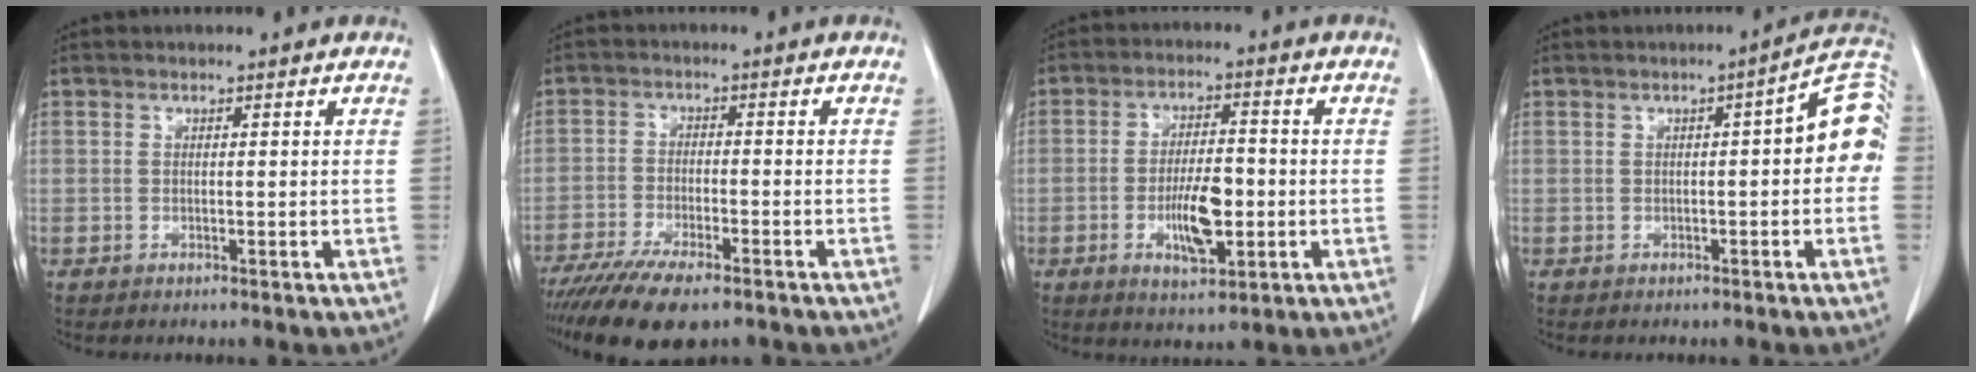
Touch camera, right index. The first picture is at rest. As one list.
[{"total": 11.3, "force": [-8.5, 2.9, 6.8], "torque": [-0.109, -0.020, -0.139]}, {"total": 8.1, "force": [-2.0, 2.6, 7.4], "torque": [-0.135, -0.001, -0.030]}, {"total": 8.0, "force": [0.4, 1.7, 7.8], "torque": [-0.090, 0.028, -0.003]}]